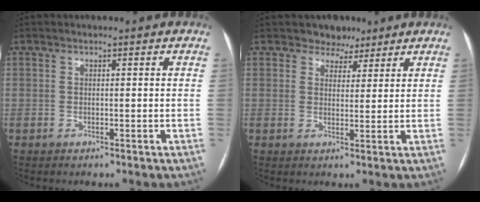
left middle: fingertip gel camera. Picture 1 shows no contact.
{"total": 3.7, "force": [2.9, 2.3, 0.2], "torque": [0.005, 0.001, 0.040]}